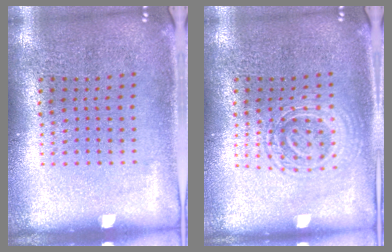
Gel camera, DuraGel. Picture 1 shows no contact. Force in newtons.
{"total": 1.4, "press": 1.4, "slide": 0.3}